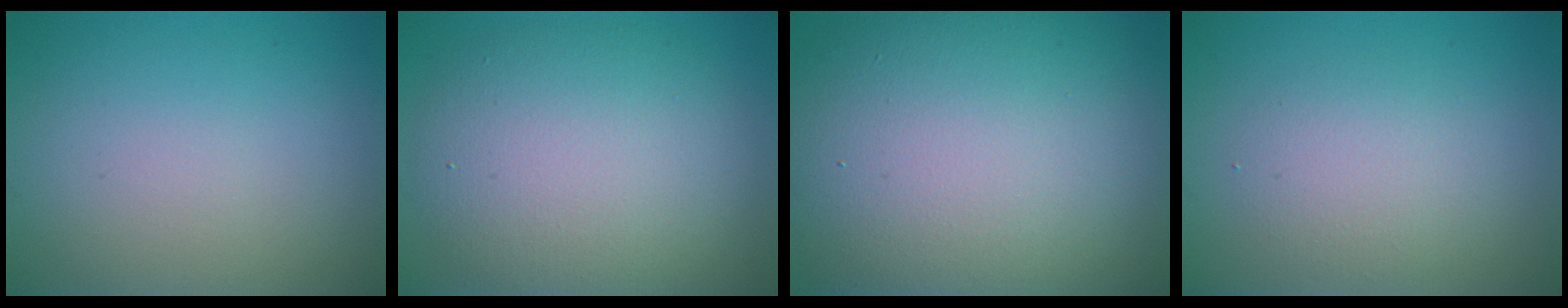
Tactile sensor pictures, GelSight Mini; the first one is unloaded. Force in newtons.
{"total": 8.9, "press": 8.9, "slide": 0.3}
{"total": 16.0, "press": 16.0, "slide": 1.3}
{"total": 3.0, "press": 3.0, "slide": 0.2}